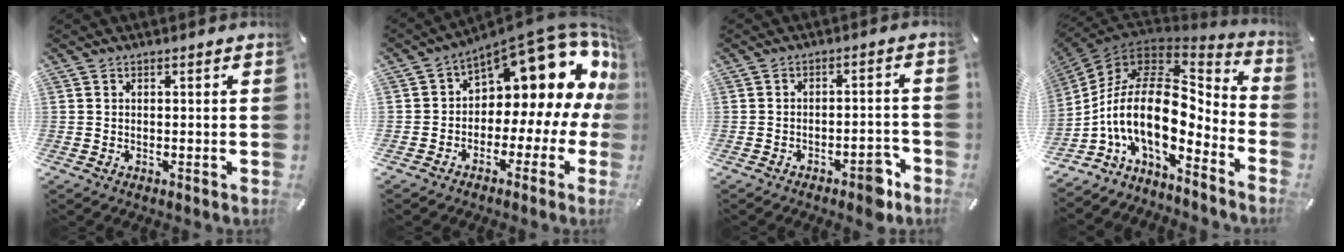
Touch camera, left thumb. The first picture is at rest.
{"total": 15.0, "force": [8.6, 8.0, 9.3], "torque": [-0.110, -0.082, 0.136]}
{"total": 6.0, "force": [-4.1, 2.2, 3.8], "torque": [-0.055, 0.025, -0.068]}
{"total": 21.1, "force": [-3.4, 10.9, 17.8], "torque": [-0.380, -0.022, -0.066]}